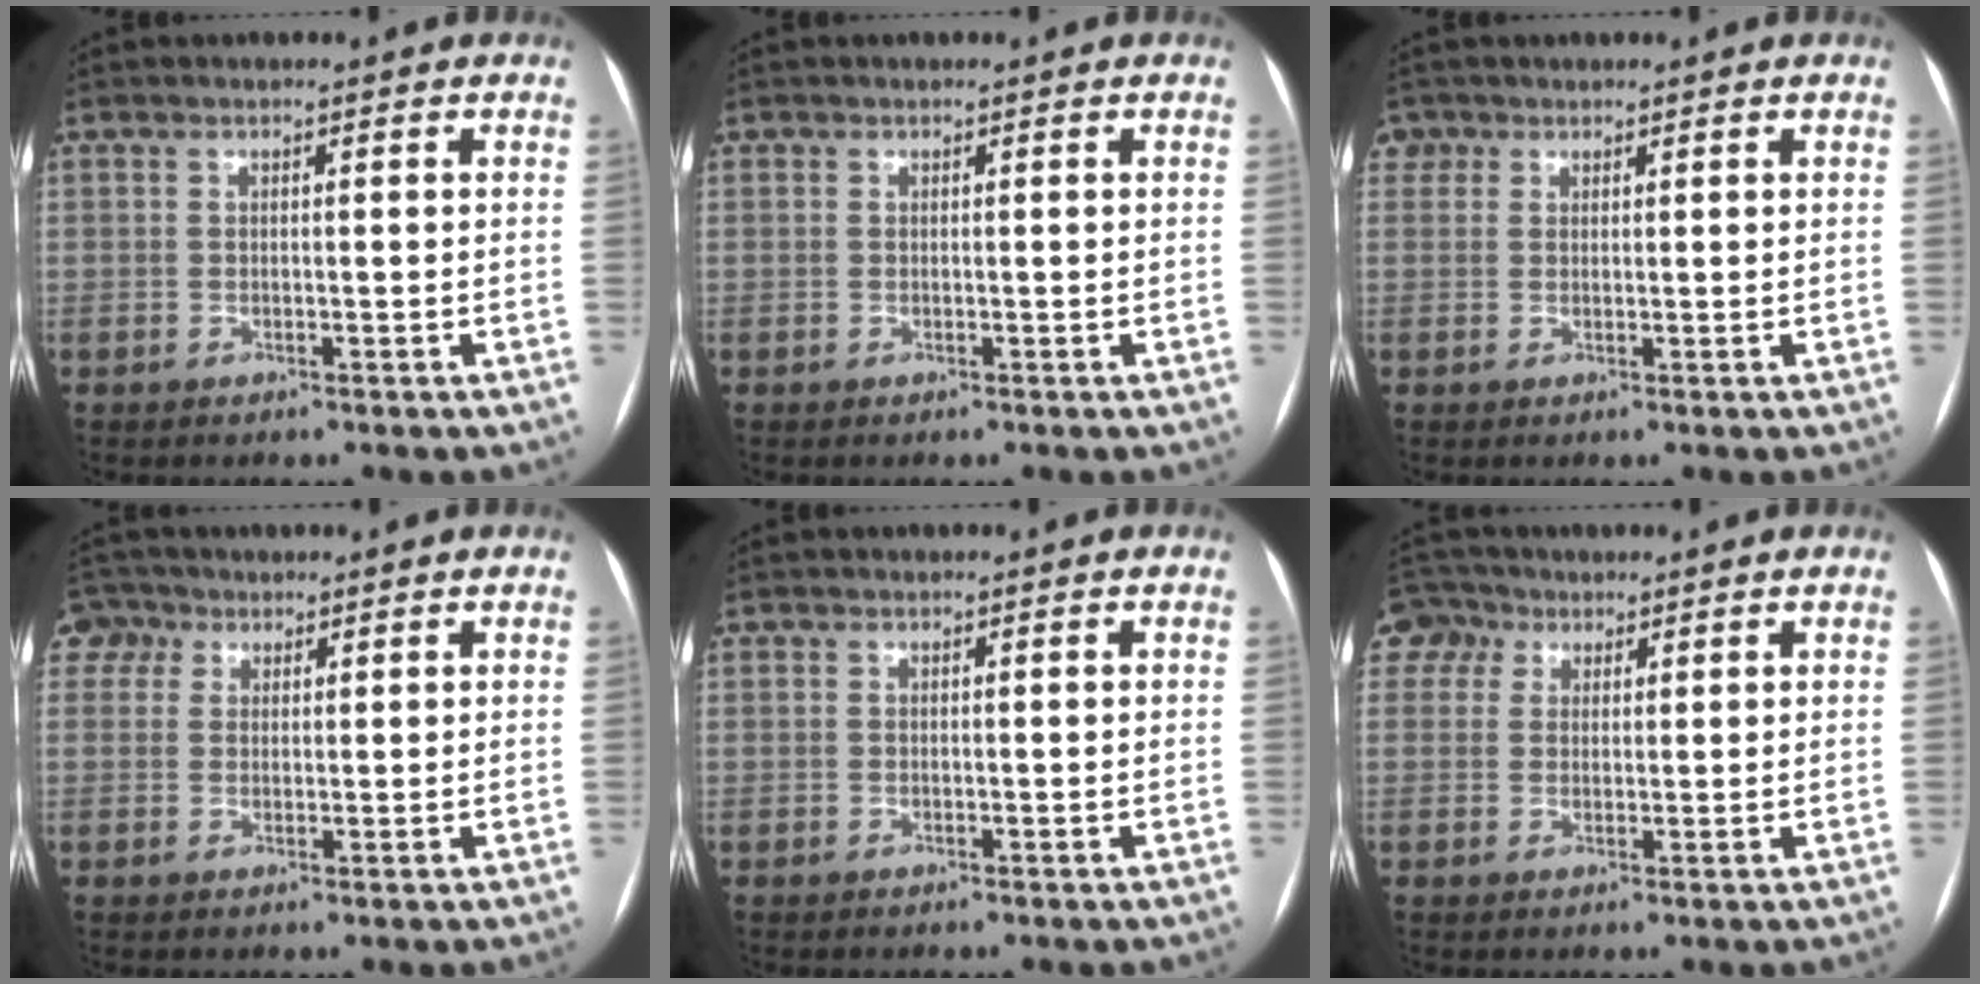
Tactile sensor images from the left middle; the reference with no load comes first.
{"total": 0.0}
{"total": 2.2, "force": [1.2, 1.8, 0.0], "torque": [0.010, 0.009, 0.020]}
{"total": 3.5, "force": [1.9, 2.9, 0.4], "torque": [-0.011, 0.018, 0.036]}
{"total": 0.0}
{"total": 4.2, "force": [2.2, 3.6, 0.4], "torque": [-0.016, 0.021, 0.044]}